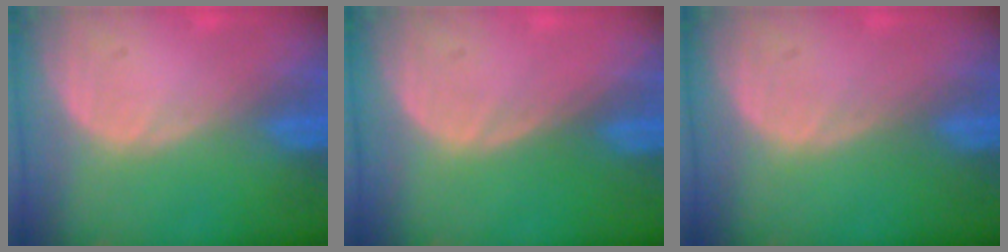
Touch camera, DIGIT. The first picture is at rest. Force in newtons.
{"total": 0.0}
{"total": 0.0}